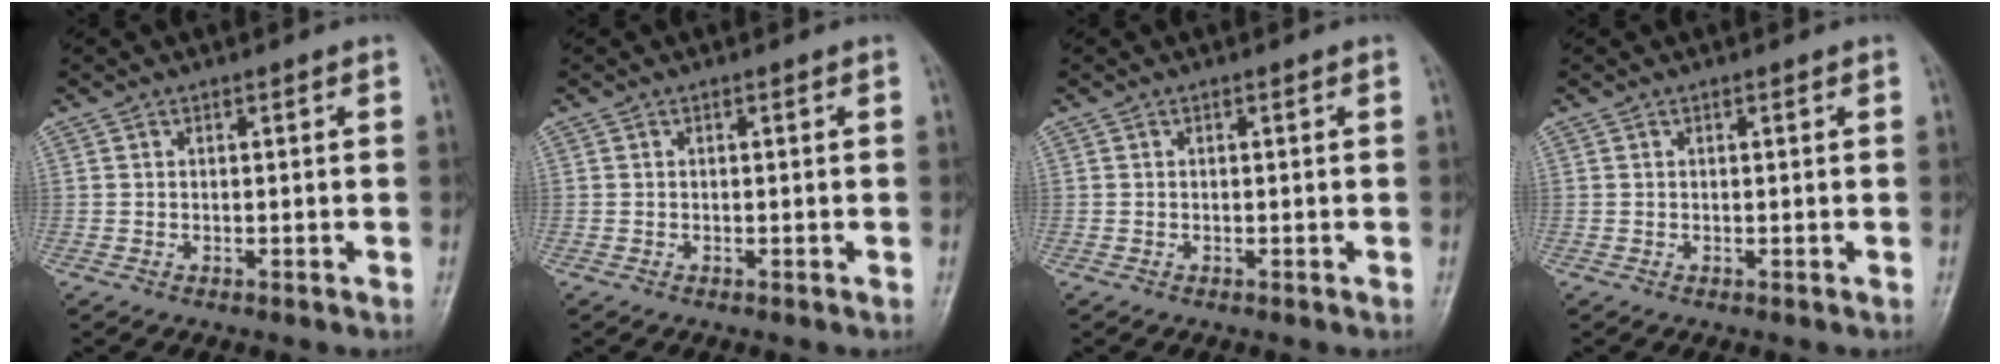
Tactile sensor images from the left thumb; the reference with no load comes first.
{"total": 0.0}
{"total": 0.0}
{"total": 0.0}